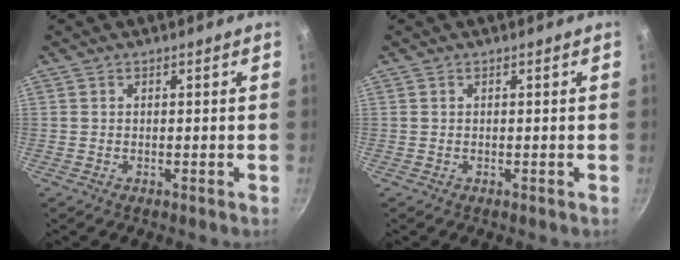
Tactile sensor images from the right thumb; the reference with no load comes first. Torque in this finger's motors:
{"motor_torque": [-0.04, 0.04, -0.01, -0.05, 0.03]}